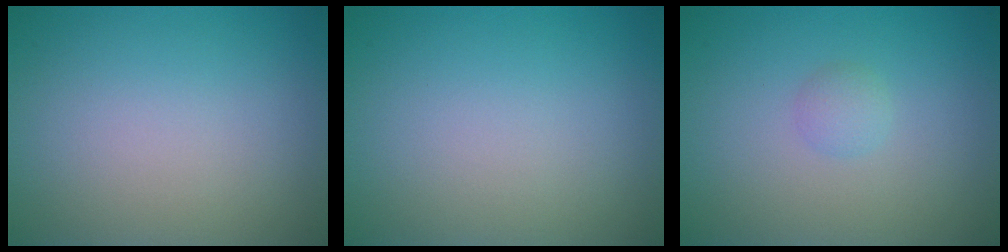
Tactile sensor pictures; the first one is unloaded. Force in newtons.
{"total": 0.0}
{"total": 1.0, "press": 1.0, "slide": 0.1}